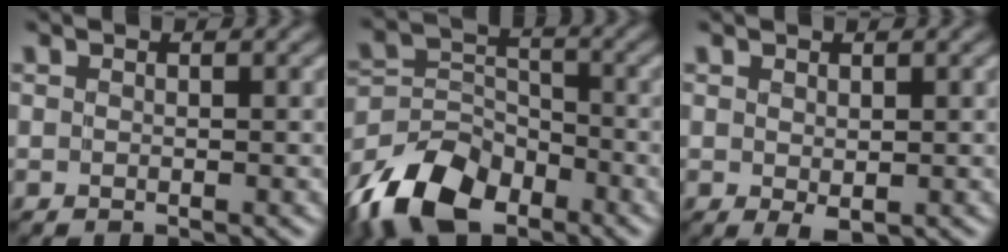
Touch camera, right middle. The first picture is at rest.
{"total": 8.6, "force": [-6.1, 4.8, 3.6], "torque": [-0.077, -0.001, -0.130]}
{"total": 0.9, "force": [0.0, 0.6, 0.6], "torque": [-0.012, -0.002, 0.003]}